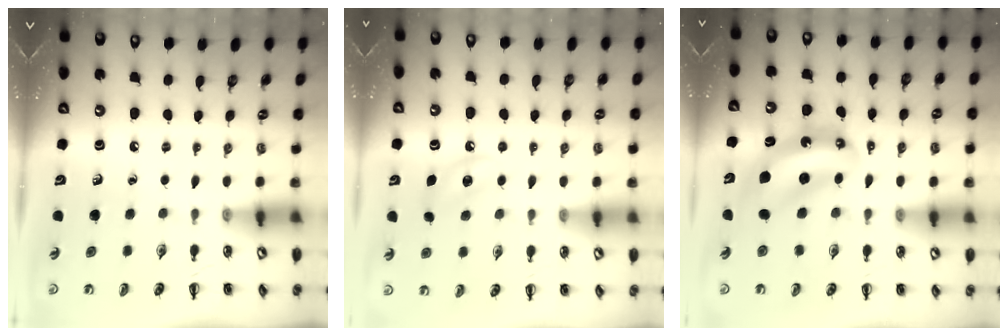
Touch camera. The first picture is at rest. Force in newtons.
{"total": 6.4, "press": 6.2, "slide": 1.8}
{"total": 7.4, "press": 7.1, "slide": 2.1}